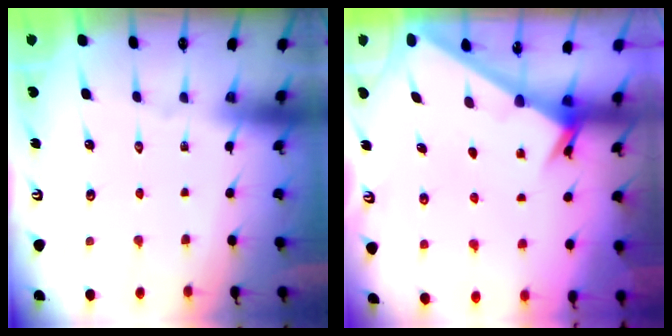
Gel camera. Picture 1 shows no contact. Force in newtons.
{"total": 2.3, "press": 2.3, "slide": 0.3}